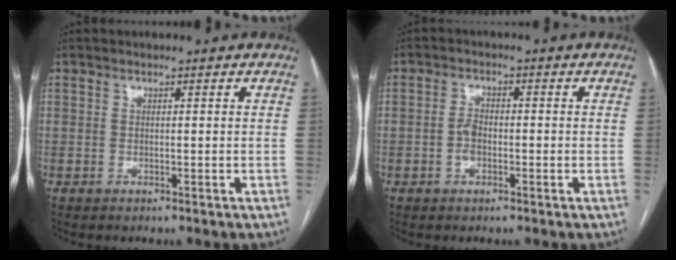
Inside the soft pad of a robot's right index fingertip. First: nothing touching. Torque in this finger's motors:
{"motor_torque": [0.69, 0.03, 0.29, 0.06]}